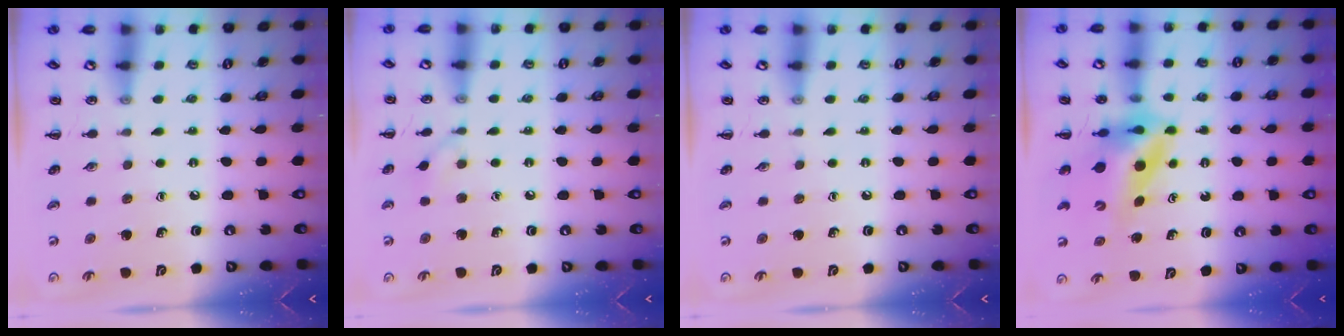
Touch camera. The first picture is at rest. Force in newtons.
{"total": 5.7, "press": 5.3, "slide": 2.1}
{"total": 0.0}
{"total": 8.3, "press": 7.9, "slide": 2.6}